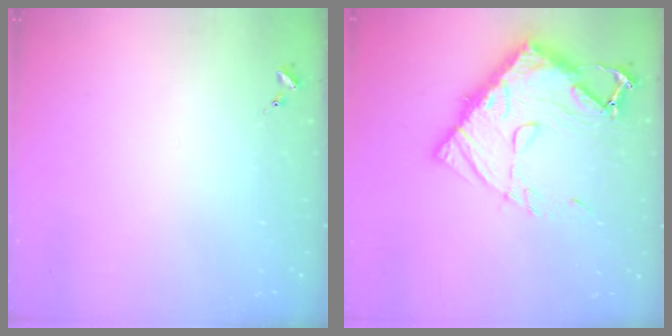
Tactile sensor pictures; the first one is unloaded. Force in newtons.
{"total": 18.3, "press": 18.2, "slide": 2.1}